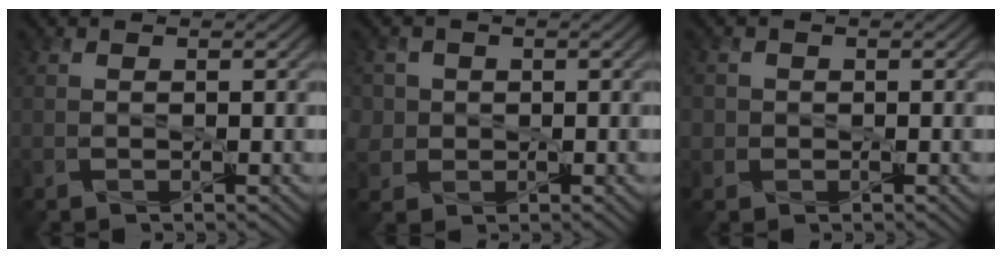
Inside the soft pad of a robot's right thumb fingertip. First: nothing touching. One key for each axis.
{"total": 3.7, "fx": 0.4, "fy": 3.6, "fz": 0.9, "tx": -0.035, "ty": 0.001, "tz": 0.002}
{"total": 1.6, "fx": 0.0, "fy": 1.6, "fz": 0.2, "tx": -0.004, "ty": -0.002, "tz": 0.001}